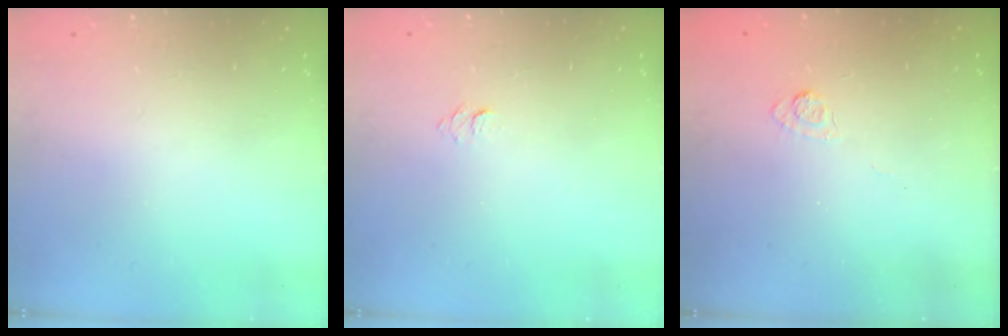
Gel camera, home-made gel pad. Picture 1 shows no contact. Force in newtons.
{"total": 3.5, "press": 3.5, "slide": 0.3}
{"total": 3.3, "press": 3.0, "slide": 1.4}